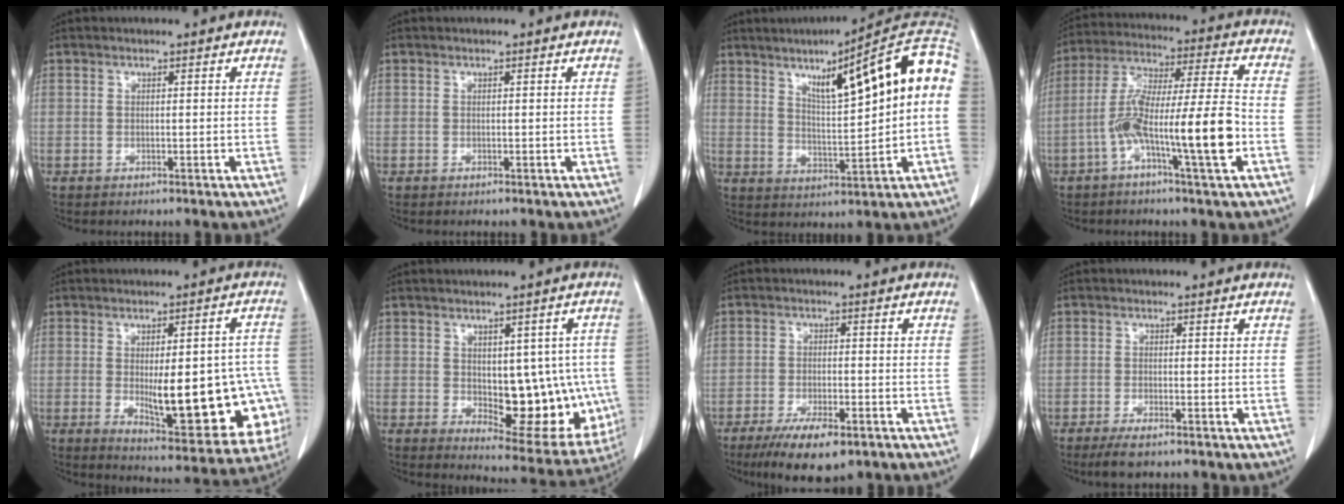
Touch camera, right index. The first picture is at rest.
{"total": 0.0}
{"total": 17.0, "force": [4.6, 1.4, 16.3], "torque": [-0.232, 0.028, 0.063]}
{"total": 14.4, "force": [-4.8, 0.5, 13.6], "torque": [-0.257, 0.012, -0.087]}
{"total": 19.6, "force": [-3.4, 6.1, 18.2], "torque": [-0.166, 0.013, -0.015]}
{"total": 13.8, "force": [-0.9, 6.7, 12.0], "torque": [-0.139, 0.001, 0.013]}
{"total": 8.6, "force": [-5.6, 2.4, 6.1], "torque": [-0.104, -0.013, -0.089]}
{"total": 3.5, "force": [-2.6, 0.6, 2.3], "torque": [-0.046, -0.006, -0.046]}